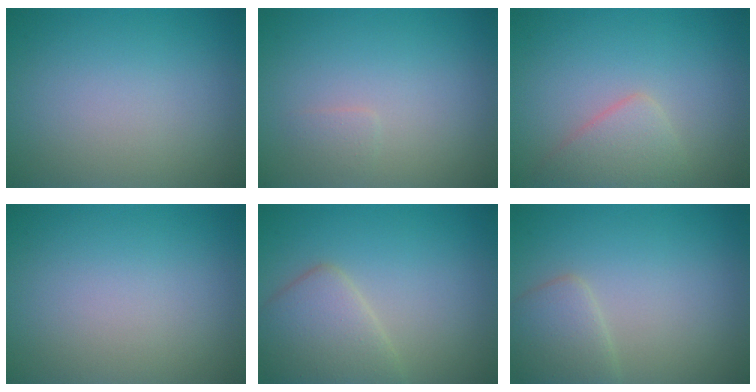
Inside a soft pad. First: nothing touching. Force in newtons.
{"total": 0.7, "press": 0.7, "slide": 0.1}
{"total": 2.7, "press": 2.7, "slide": 0.0}
{"total": 0.0}
{"total": 4.2, "press": 4.2, "slide": 0.3}
{"total": 2.6, "press": 2.6, "slide": 0.1}